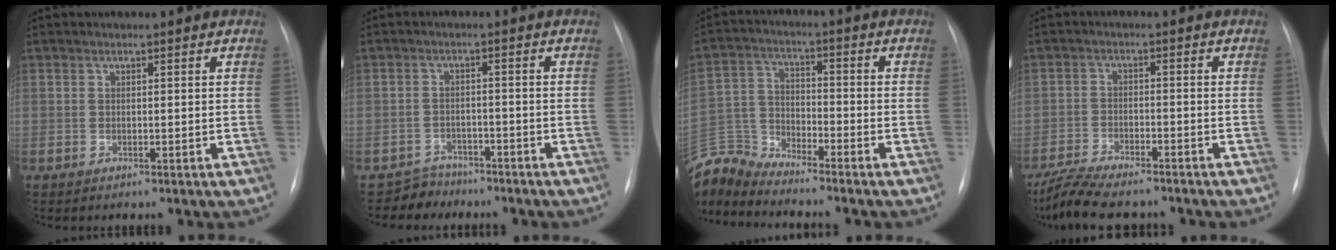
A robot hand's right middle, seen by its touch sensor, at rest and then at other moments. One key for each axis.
{"total": 3.6, "fx": -3.0, "fy": 1.7, "fz": -1.0, "tx": 0.016, "ty": 0.004, "tz": -0.051}
{"total": 8.5, "fx": -8.5, "fy": -0.3, "fz": -0.1, "tx": -0.005, "ty": 0.017, "tz": -0.172}
{"total": 10.1, "fx": -8.8, "fy": 2.0, "fz": 4.6, "tx": -0.085, "ty": -0.018, "tz": -0.143}